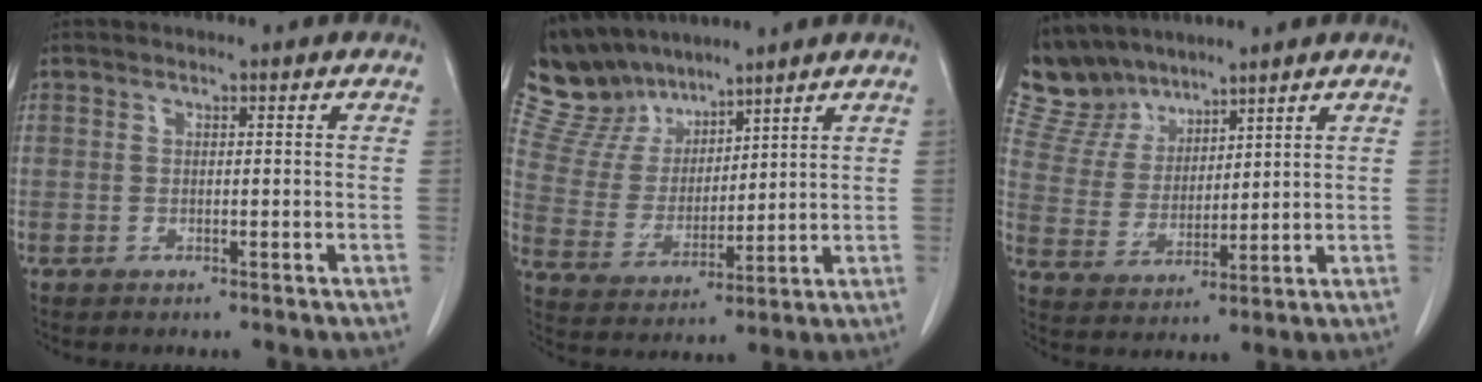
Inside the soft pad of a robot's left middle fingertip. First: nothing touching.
{"total": 10.0, "force": [9.1, 3.8, 1.7], "torque": [-0.053, 0.018, 0.190]}
{"total": 7.8, "force": [7.1, 3.1, 0.3], "torque": [-0.020, 0.011, 0.158]}